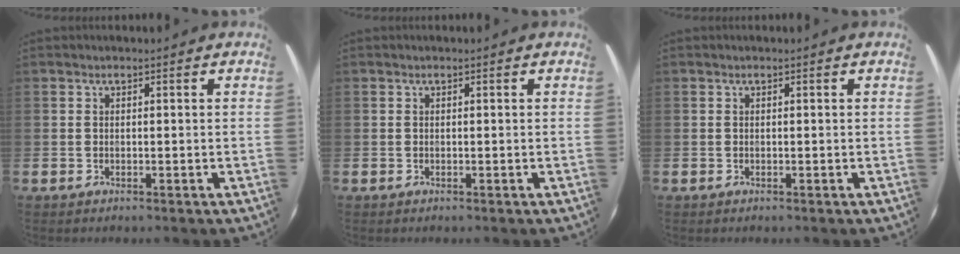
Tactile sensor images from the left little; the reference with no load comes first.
{"total": 0.0}
{"total": 0.0}